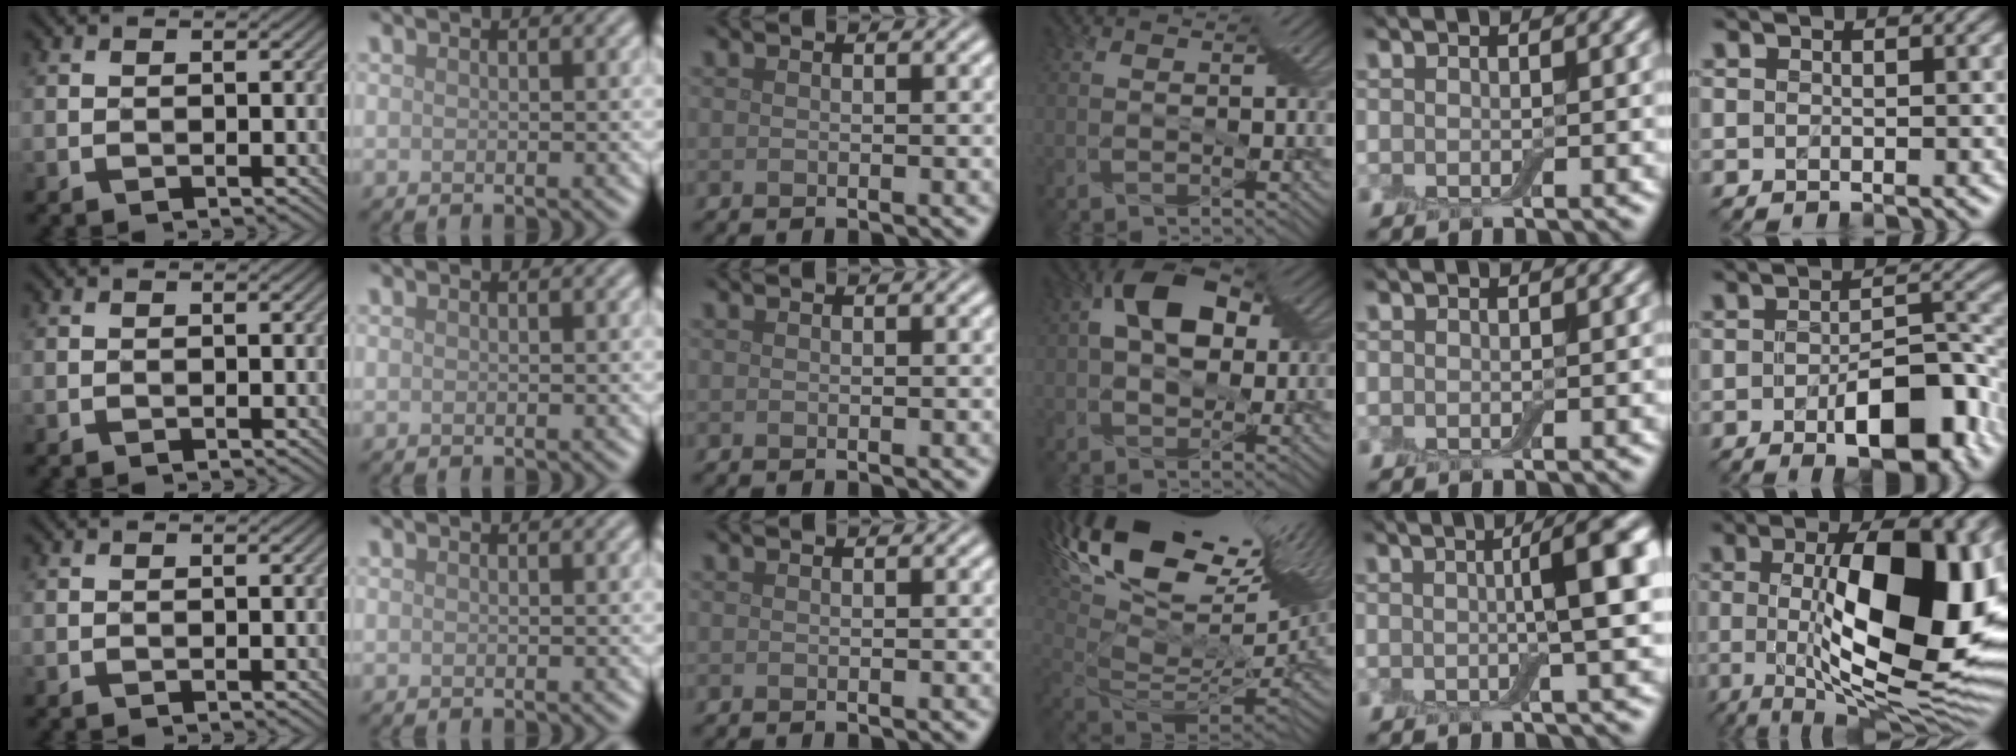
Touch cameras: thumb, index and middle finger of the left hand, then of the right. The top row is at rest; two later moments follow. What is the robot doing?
{"motion": "wrap", "object": "adhesive wrap"}